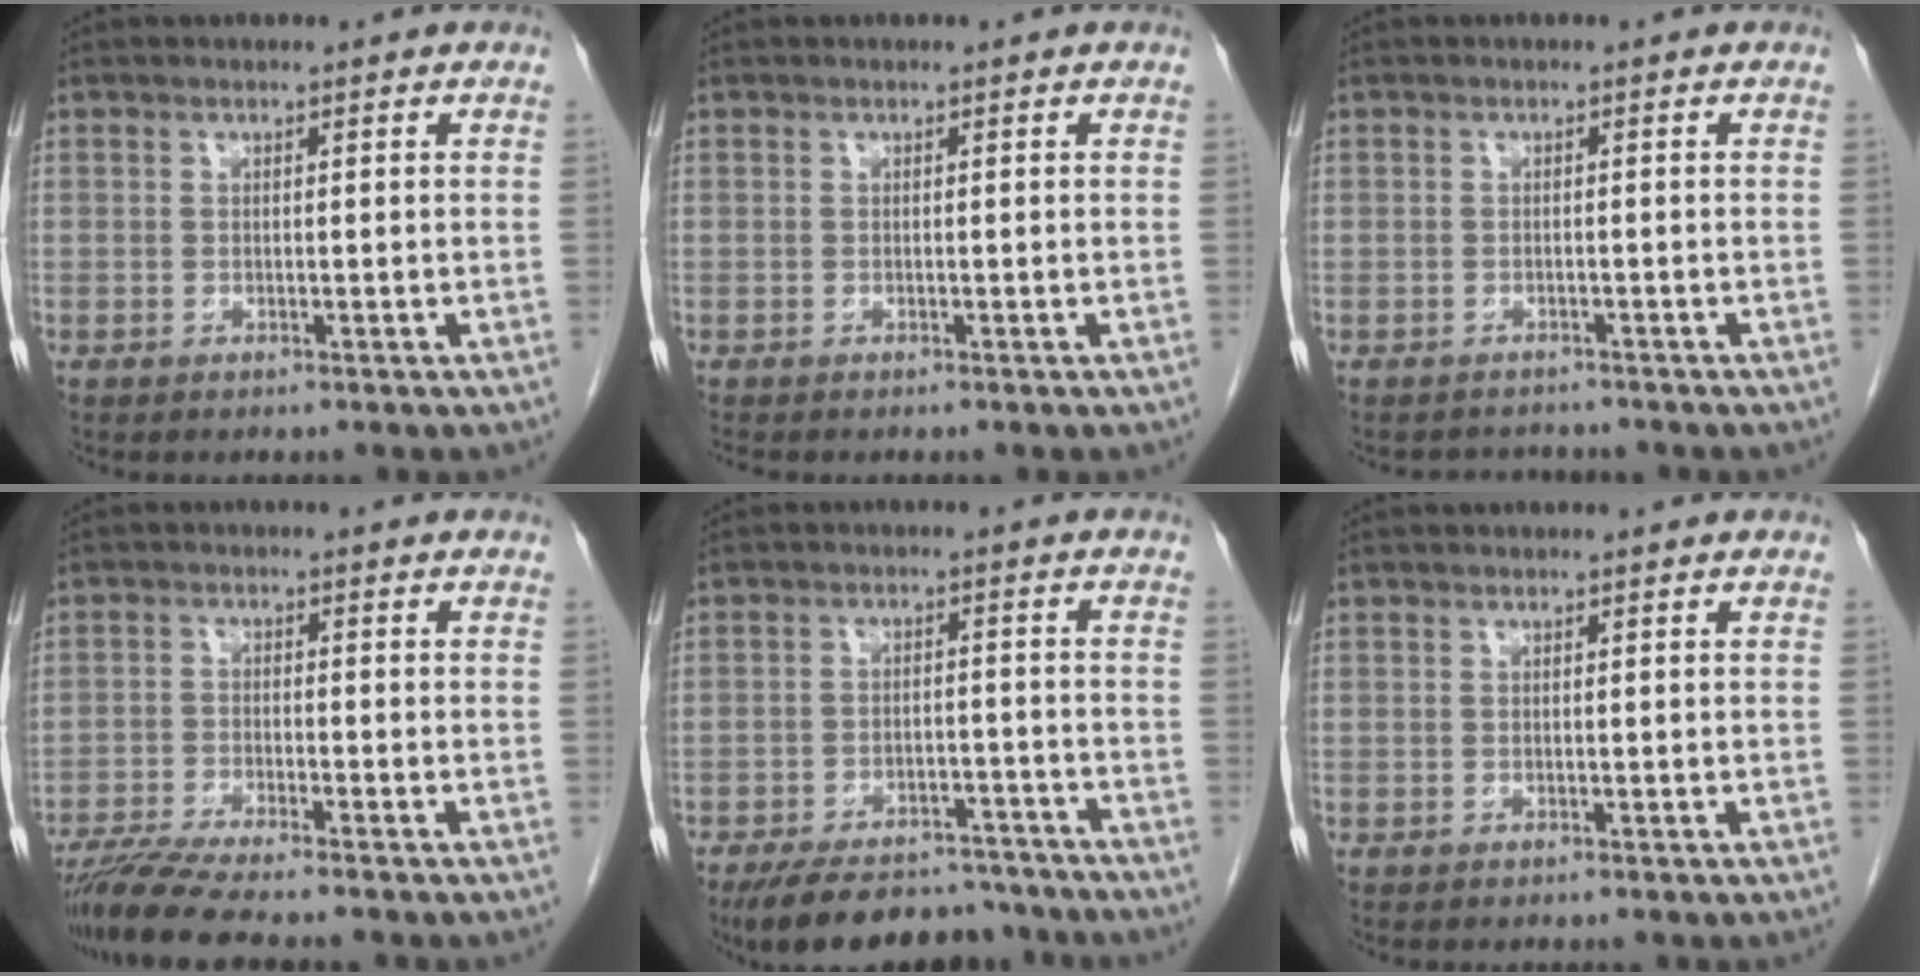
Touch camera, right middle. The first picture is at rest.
{"total": 1.4, "force": [-1.3, 0.3, 0.5], "torque": [-0.016, -0.006, -0.018]}
{"total": 2.4, "force": [-2.1, 0.9, -0.7], "torque": [0.001, -0.003, -0.036]}
{"total": 8.1, "force": [-7.0, -0.6, 4.0], "torque": [-0.067, -0.025, -0.121]}
{"total": 14.2, "force": [-12.4, 4.9, 4.8], "torque": [-0.079, 0.007, -0.173]}
{"total": 0.0}